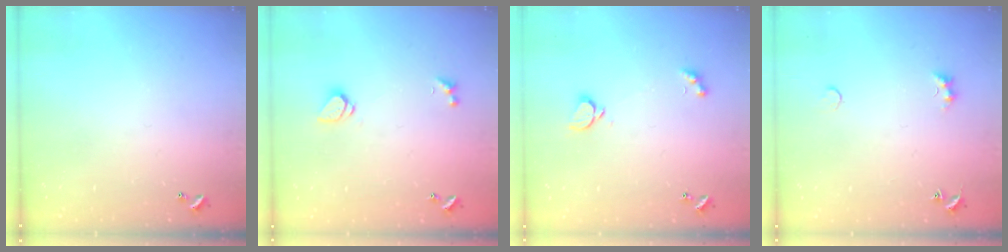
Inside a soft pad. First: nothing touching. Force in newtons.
{"total": 1.3, "press": 1.2, "slide": 0.4}
{"total": 1.8, "press": 1.6, "slide": 0.8}
{"total": 1.9, "press": 1.9, "slide": 0.5}